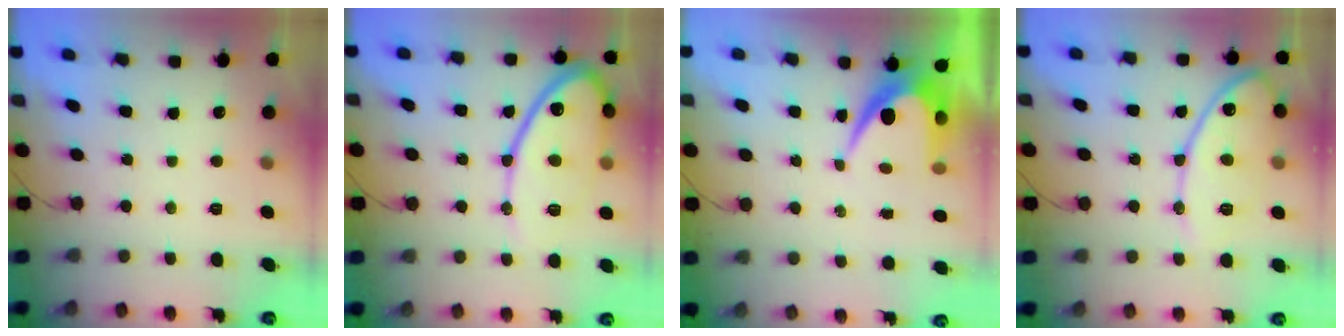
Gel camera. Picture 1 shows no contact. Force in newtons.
{"total": 15.4, "press": 15.4, "slide": 1.3}
{"total": 9.4, "press": 9.4, "slide": 0.7}
{"total": 15.0, "press": 14.9, "slide": 1.4}